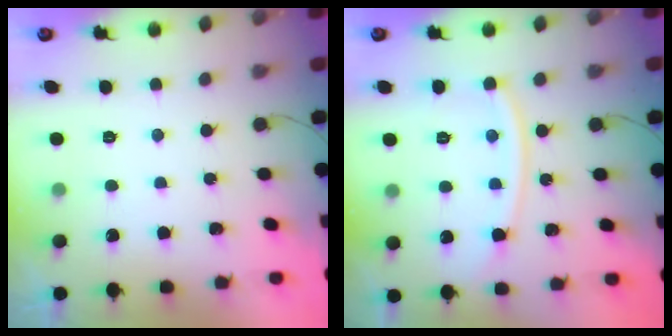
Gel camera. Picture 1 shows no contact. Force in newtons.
{"total": 12.0, "press": 11.9, "slide": 1.3}